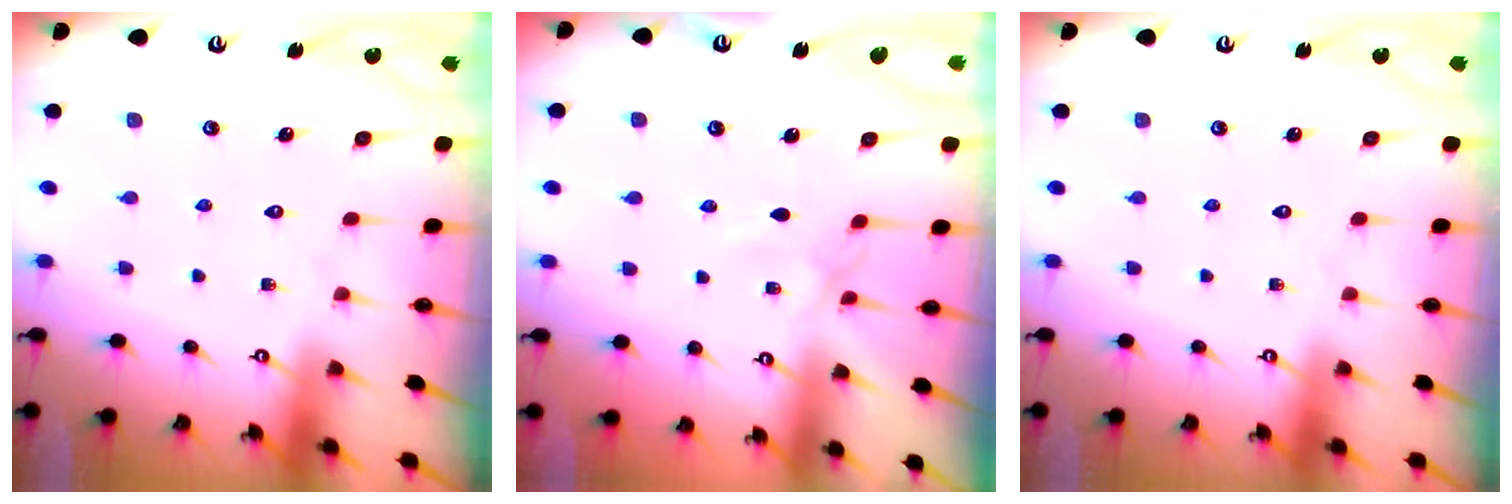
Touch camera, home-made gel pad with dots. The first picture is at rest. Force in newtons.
{"total": 2.0, "press": 2.0, "slide": 0.4}
{"total": 0.0}